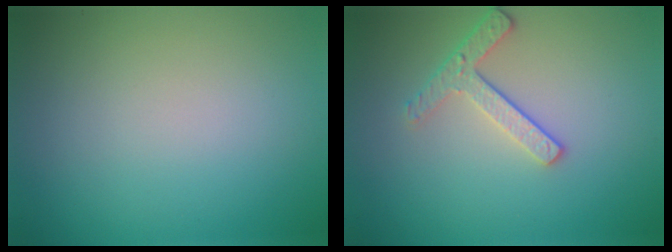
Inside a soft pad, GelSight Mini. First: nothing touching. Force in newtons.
{"total": 2.5, "press": 2.2, "slide": 1.1}